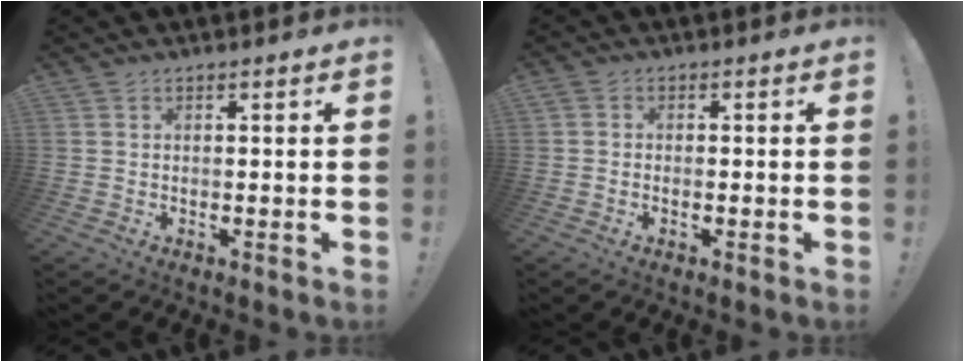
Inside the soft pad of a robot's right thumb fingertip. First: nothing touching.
{"total": 1.4, "force": [-0.9, 0.7, 0.8], "torque": [-0.013, 0.003, -0.015]}